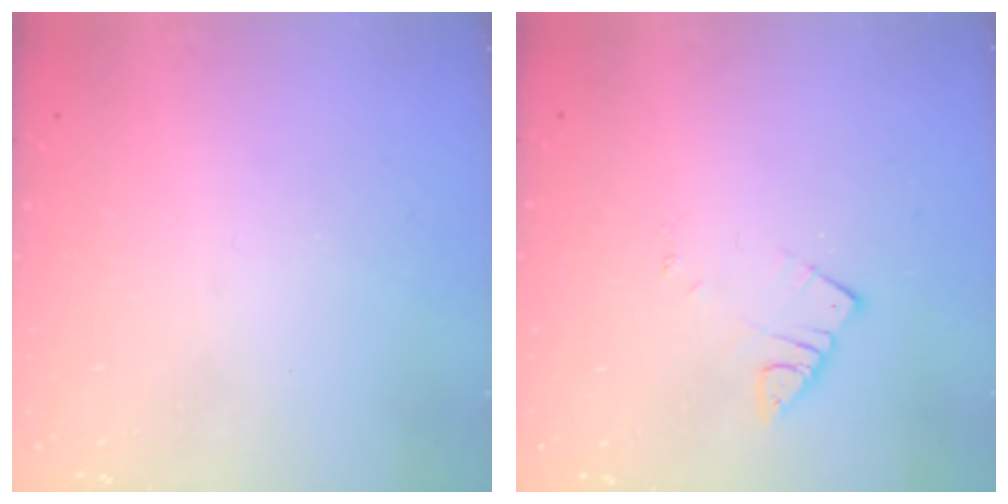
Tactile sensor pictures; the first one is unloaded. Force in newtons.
{"total": 2.6, "press": 2.6, "slide": 0.1}